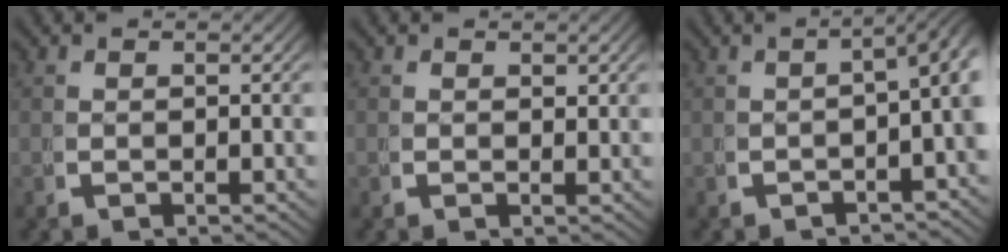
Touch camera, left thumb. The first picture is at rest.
{"total": 0.8, "force": [0.7, 0.3, 0.2], "torque": [-0.002, -0.003, 0.012]}
{"total": 5.5, "force": [-1.0, 2.3, 4.8], "torque": [-0.065, -0.001, -0.013]}